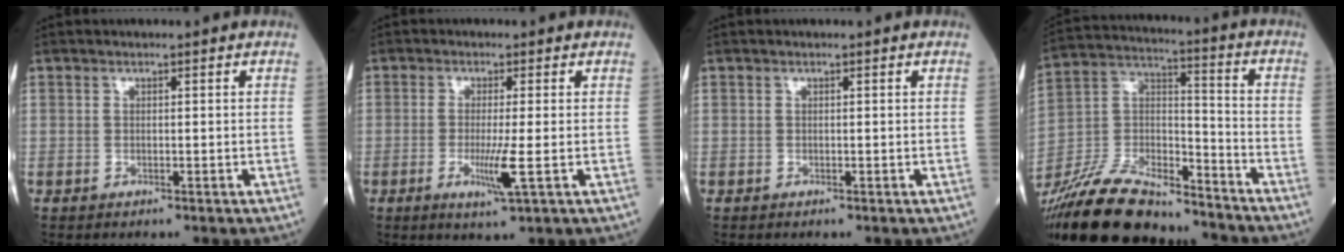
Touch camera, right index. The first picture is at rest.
{"total": 4.7, "force": [-1.2, -0.4, 4.5], "torque": [-0.090, -0.014, -0.021]}
{"total": 0.0}
{"total": 21.4, "force": [-19.0, 5.1, 8.5], "torque": [-0.196, -0.003, -0.337]}